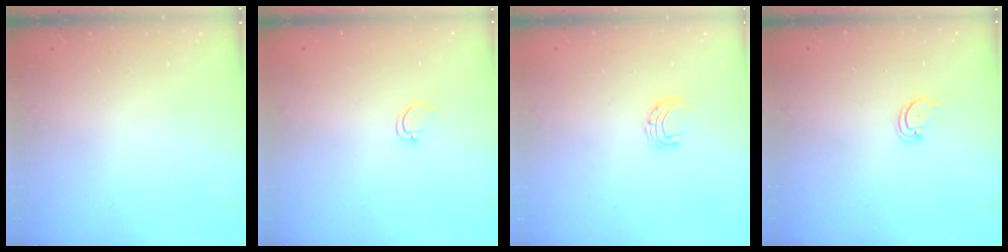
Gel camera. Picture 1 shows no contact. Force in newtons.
{"total": 3.1, "press": 3.1, "slide": 0.2}
{"total": 5.5, "press": 5.5, "slide": 0.6}
{"total": 1.5, "press": 1.5, "slide": 0.2}